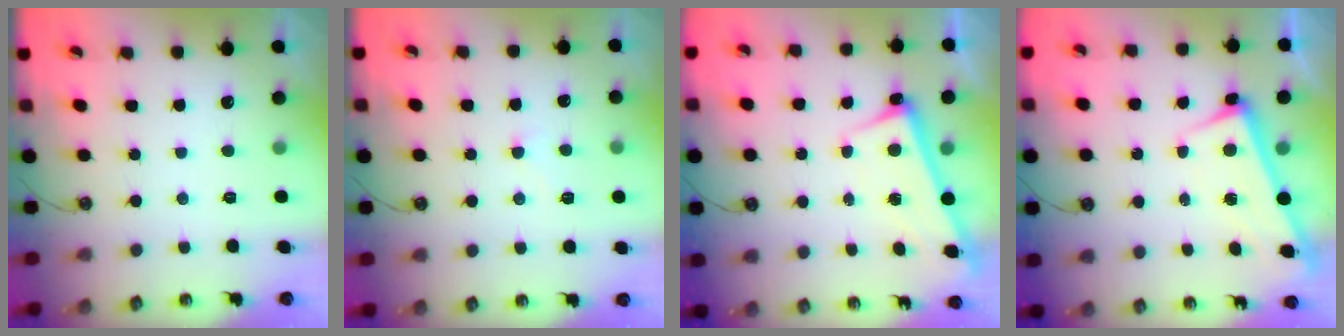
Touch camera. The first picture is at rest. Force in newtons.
{"total": 4.3, "press": 4.3, "slide": 0.3}
{"total": 2.9, "press": 2.8, "slide": 0.4}
{"total": 2.7, "press": 2.7, "slide": 0.4}